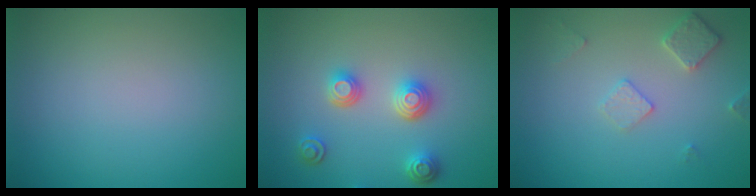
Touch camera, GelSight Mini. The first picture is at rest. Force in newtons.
{"total": 3.4, "press": 3.0, "slide": 1.4}
{"total": 2.5, "press": 2.4, "slide": 0.4}